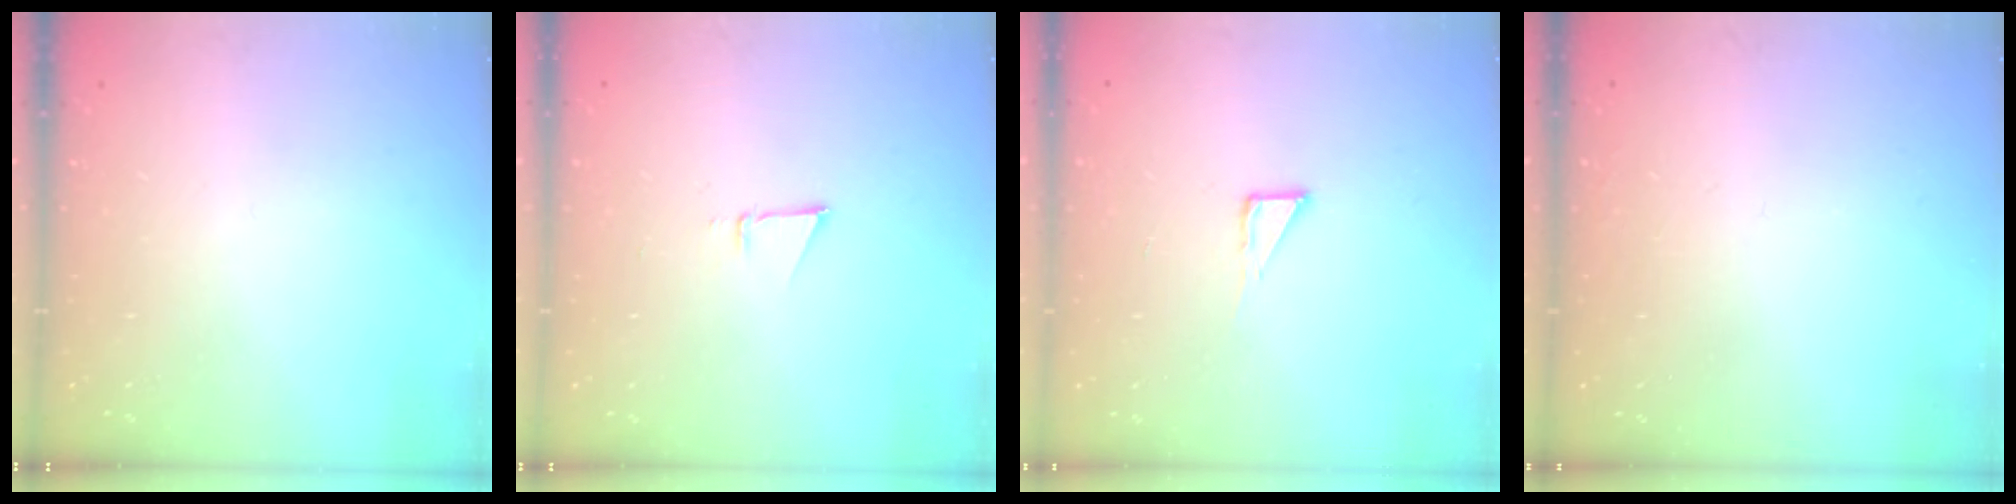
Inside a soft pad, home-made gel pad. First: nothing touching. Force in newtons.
{"total": 3.0, "press": 2.9, "slide": 0.8}
{"total": 3.6, "press": 3.6, "slide": 0.3}
{"total": 1.5, "press": 1.5, "slide": 0.1}